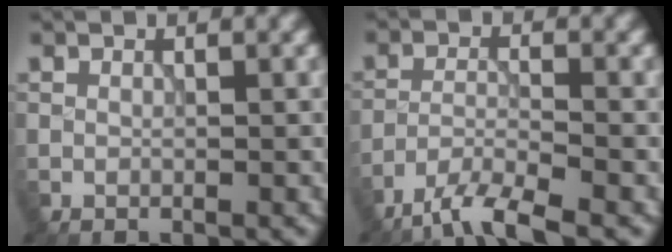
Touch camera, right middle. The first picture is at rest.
{"total": 5.3, "force": [-4.2, 0.9, 3.1], "torque": [-0.059, -0.007, -0.087]}